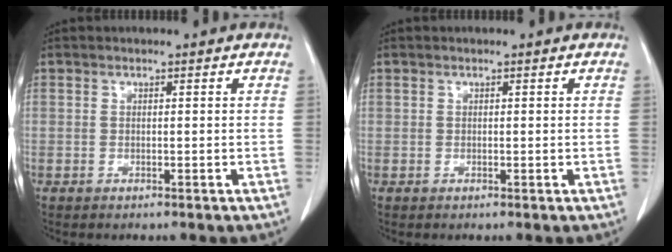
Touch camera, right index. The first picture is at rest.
{"total": 0.0}